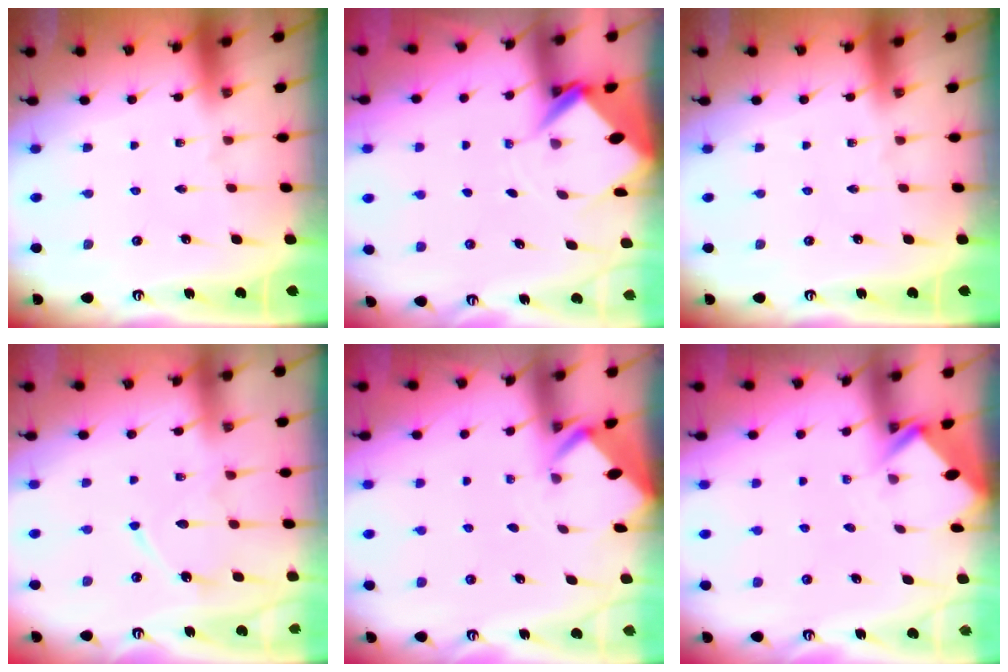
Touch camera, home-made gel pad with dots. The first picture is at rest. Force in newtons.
{"total": 4.8, "press": 4.8, "slide": 0.5}
{"total": 0.0}
{"total": 8.9, "press": 8.9, "slide": 0.8}
{"total": 2.0, "press": 2.0, "slide": 0.2}
{"total": 2.9, "press": 2.9, "slide": 0.2}